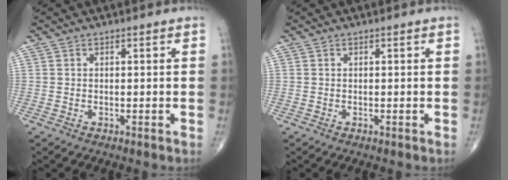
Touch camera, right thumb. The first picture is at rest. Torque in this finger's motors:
{"motor_torque": [0.00, 0.00, 0.00, 0.00, 0.00]}